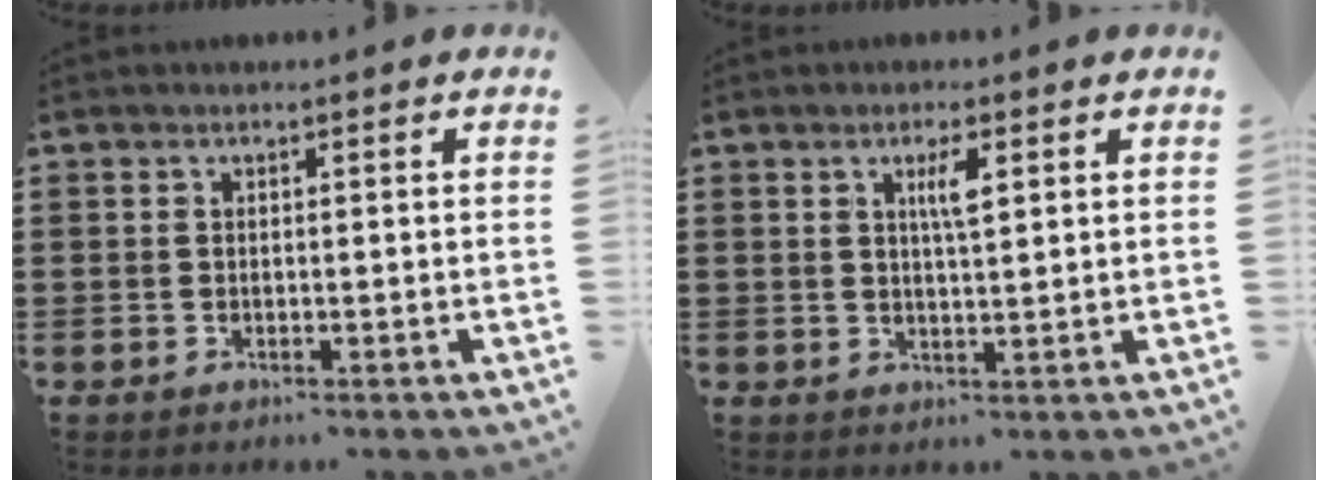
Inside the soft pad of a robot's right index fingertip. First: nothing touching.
{"total": 3.2, "force": [1.2, 0.7, 2.9], "torque": [-0.052, 0.002, 0.016]}